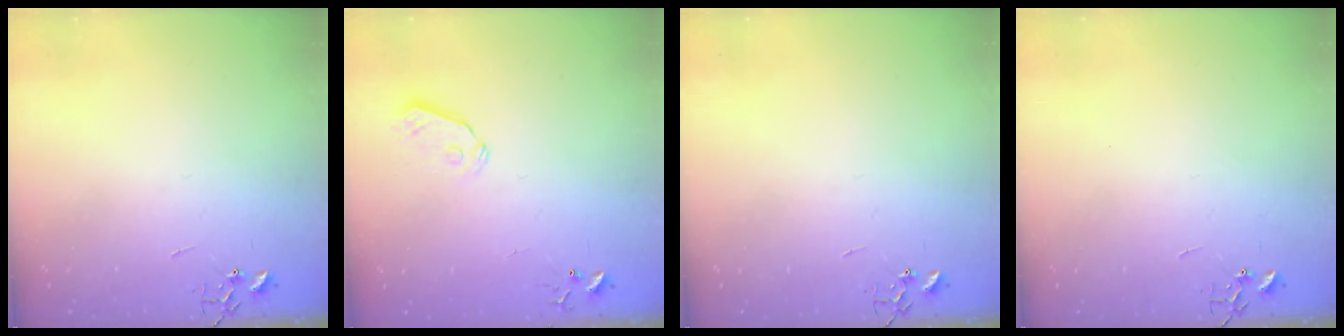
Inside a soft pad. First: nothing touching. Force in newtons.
{"total": 6.1, "press": 6.1, "slide": 0.5}
{"total": 0.0}
{"total": 0.0}